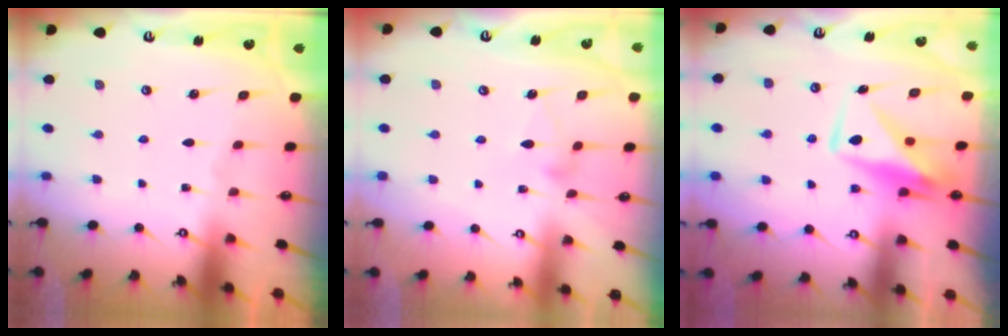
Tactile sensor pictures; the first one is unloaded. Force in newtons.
{"total": 6.9, "press": 6.9, "slide": 0.4}
{"total": 9.5, "press": 9.4, "slide": 0.7}